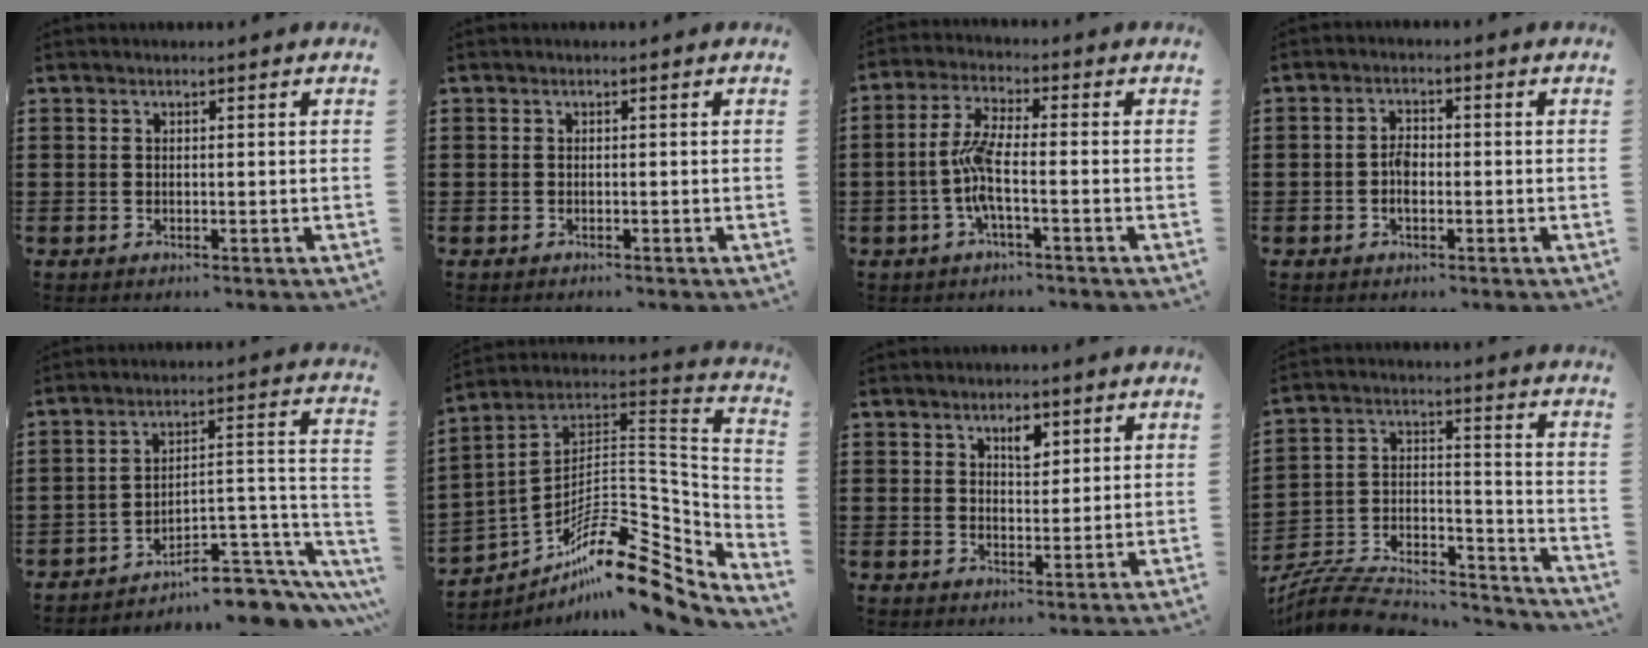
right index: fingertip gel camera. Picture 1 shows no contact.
{"total": 0.6, "force": [-0.5, 0.2, -0.1], "torque": [0.002, 0.002, -0.013]}
{"total": 5.9, "force": [-1.7, 1.3, 5.5], "torque": [-0.134, -0.012, -0.042]}
{"total": 2.7, "force": [-0.8, 1.2, 2.3], "torque": [-0.050, -0.001, -0.016]}
{"total": 8.6, "force": [-6.9, 2.7, 4.4], "torque": [-0.054, 0.012, -0.128]}
{"total": 13.9, "force": [-9.8, 4.8, 8.5], "torque": [-0.134, 0.014, -0.184]}
{"total": 3.1, "force": [1.8, 1.6, 2.0], "torque": [-0.029, 0.000, 0.028]}
{"total": 8.5, "force": [-7.8, 2.6, 2.3], "torque": [-0.043, 0.006, -0.152]}